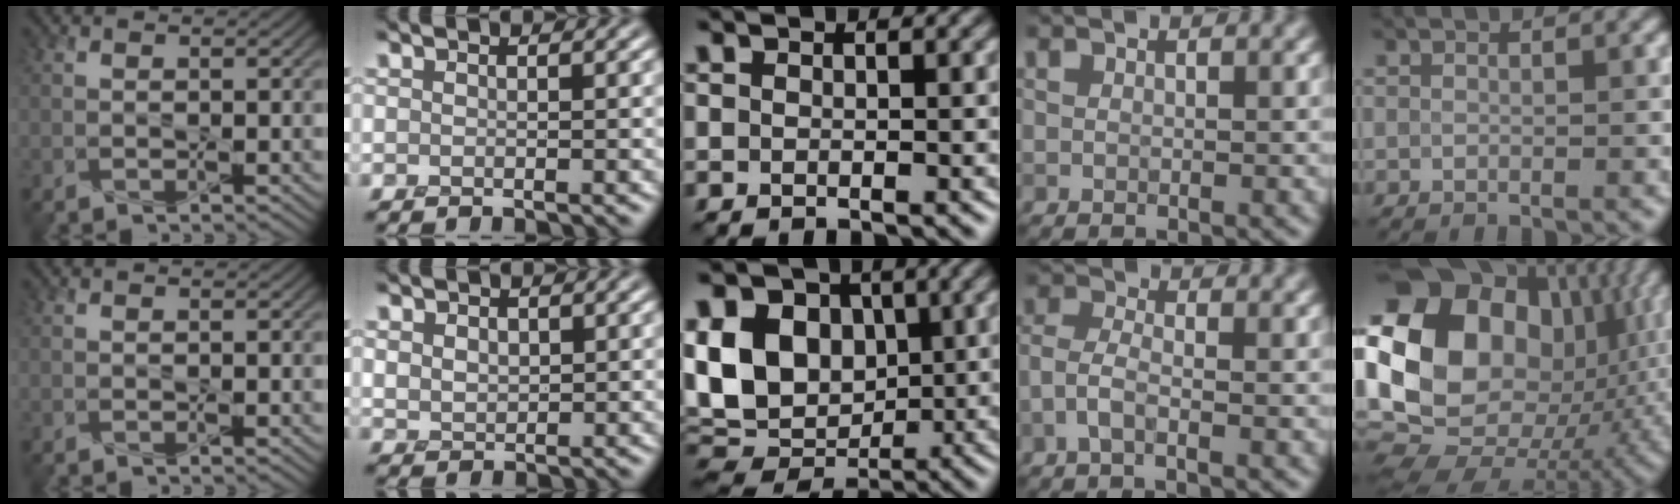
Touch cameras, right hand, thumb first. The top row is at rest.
{"index": {"total": 2.1, "force": [0.8, 1.6, 1.1], "torque": [-0.031, 0.000, 0.014]}, "middle": {"total": 13.3, "force": [2.4, 10.2, 8.1], "torque": [-0.152, 0.018, 0.036]}, "ring": {"total": 2.2, "force": [-1.2, 0.7, 1.7], "torque": [-0.042, 0.004, -0.035]}, "little": {"total": 19.3, "force": [2.5, 14.4, 12.5], "torque": [-0.237, 0.016, 0.060]}}